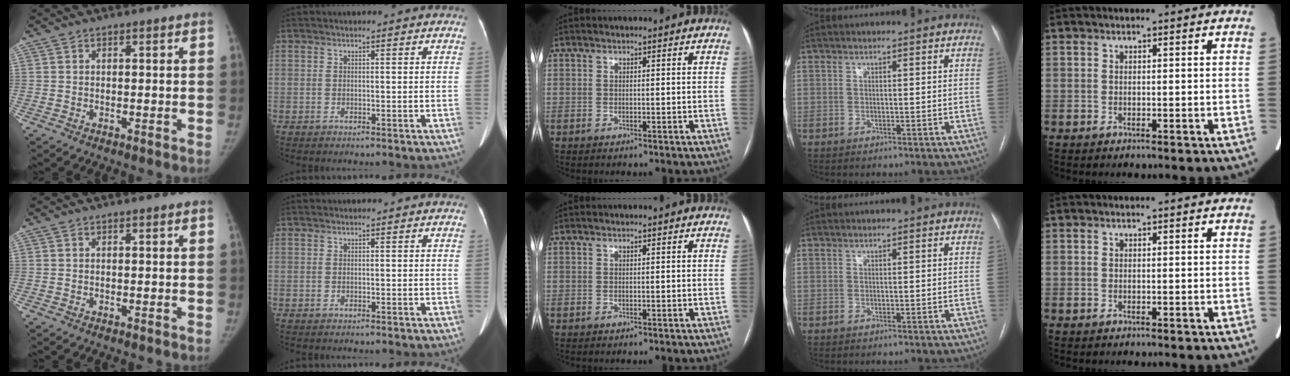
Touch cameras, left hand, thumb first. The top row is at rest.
{}